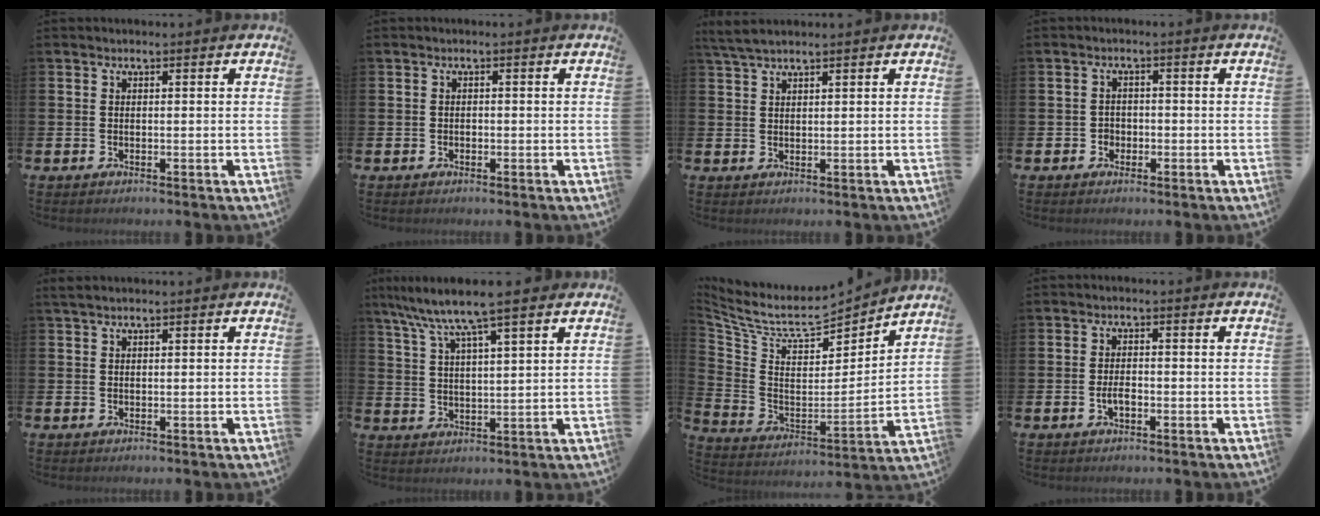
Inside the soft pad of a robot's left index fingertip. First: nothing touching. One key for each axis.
{"total": 0.5, "fx": -0.2, "fy": 0.5, "fz": 0.1, "tx": 0.000, "ty": 0.003, "tz": -0.007}
{"total": 2.9, "fx": 2.5, "fy": 0.5, "fz": 1.3, "tx": -0.036, "ty": 0.003, "tz": 0.048}
{"total": 1.7, "fx": -0.8, "fy": 1.5, "fz": 0.2, "tx": -0.005, "ty": 0.003, "tz": -0.020}
{"total": 1.3, "fx": 1.1, "fy": 0.2, "fz": 0.7, "tx": -0.011, "ty": 0.001, "tz": 0.019}
{"total": 8.1, "fx": 6.9, "fy": 0.5, "fz": 4.2, "tx": -0.105, "ty": -0.023, "tz": 0.122}
{"total": 7.9, "fx": 6.8, "fy": 2.3, "fz": 3.3, "tx": -0.102, "ty": -0.051, "tz": 0.113}
{"total": 2.0, "fx": -0.6, "fy": 1.0, "fz": 1.6, "tx": -0.029, "ty": 0.001, "tz": -0.011}